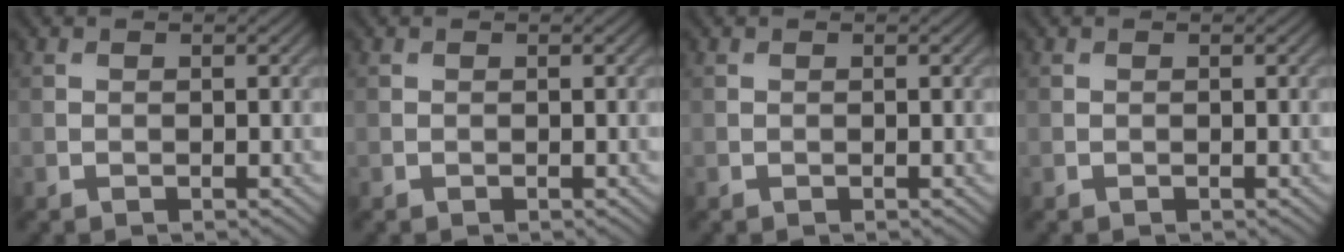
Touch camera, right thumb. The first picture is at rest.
{"total": 0.0}
{"total": 0.0}
{"total": 0.0}